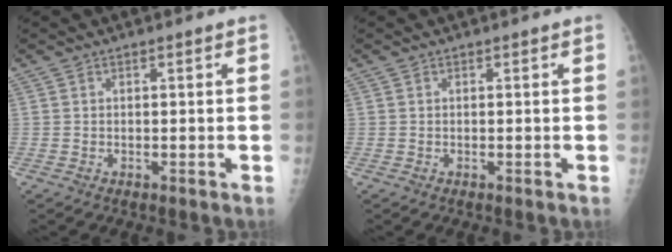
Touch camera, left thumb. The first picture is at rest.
{"total": 0.0}